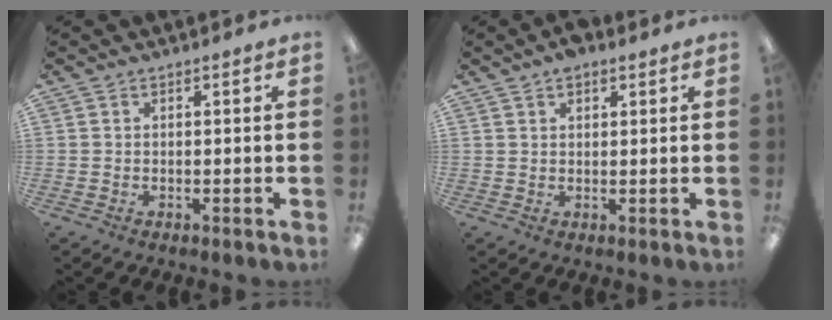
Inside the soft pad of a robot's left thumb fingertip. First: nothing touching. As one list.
[{"total": 2.7, "force": [2.0, 1.2, 1.3], "torque": [-0.021, -0.001, 0.035]}]